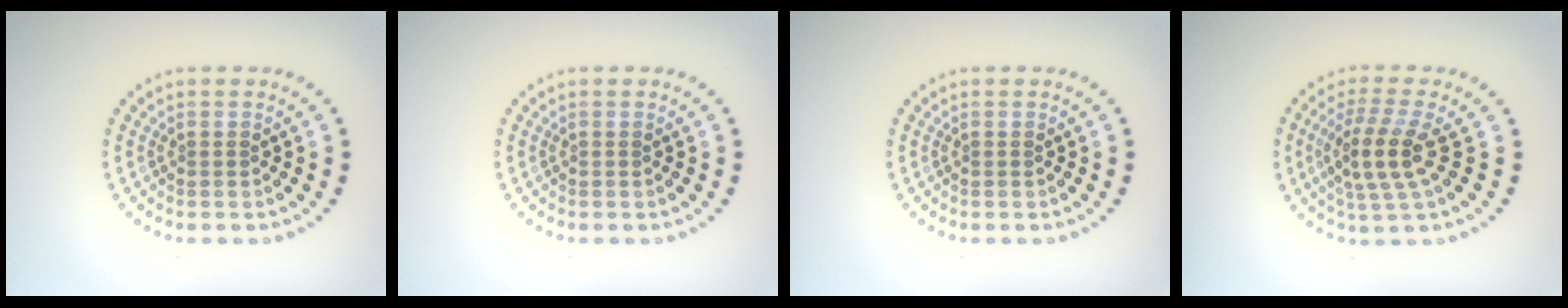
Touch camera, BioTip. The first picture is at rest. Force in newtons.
{"total": 0.0}
{"total": 0.0}
{"total": 4.0, "press": 3.4, "slide": 2.1}